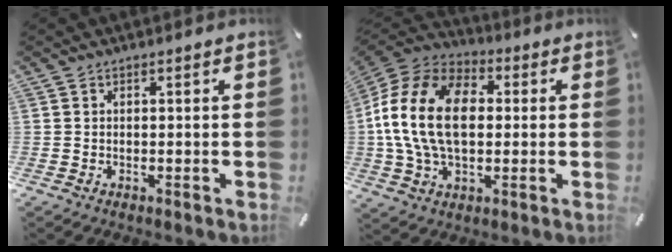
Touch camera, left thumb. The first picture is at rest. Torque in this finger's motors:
{"motor_torque": [0.55, 2.06, 2.77, 0.00, 0.83]}